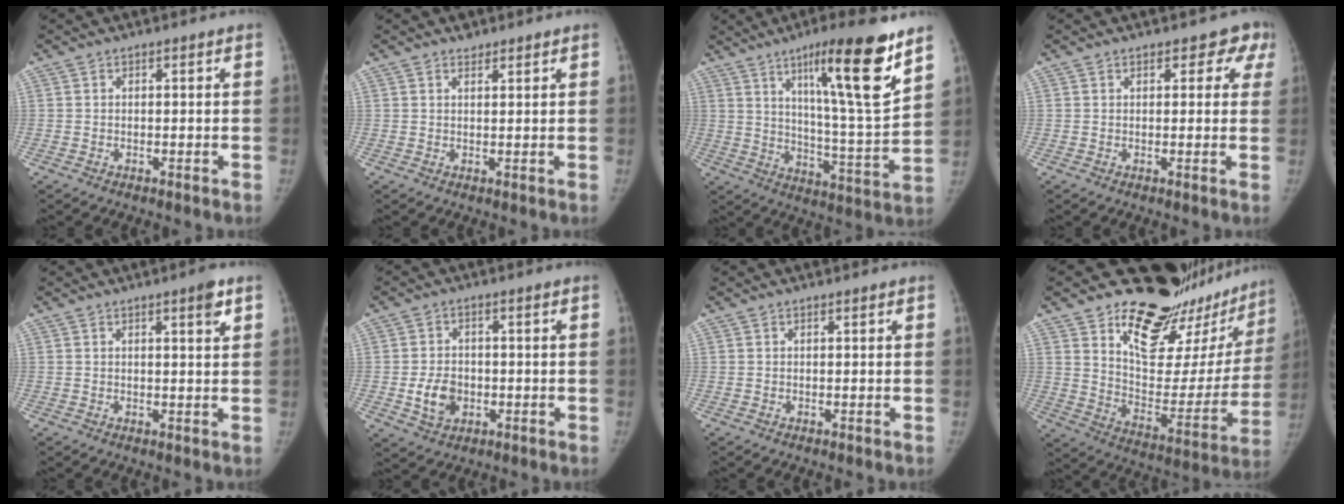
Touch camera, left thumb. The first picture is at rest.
{"total": 1.7, "force": [1.4, 0.8, 0.5], "torque": [0.001, -0.010, 0.021]}
{"total": 20.2, "force": [11.5, 2.1, 16.5], "torque": [-0.229, -0.065, 0.183]}
{"total": 4.3, "force": [2.6, 2.7, 2.1], "torque": [0.020, -0.005, 0.020]}
{"total": 2.9, "force": [1.7, 0.3, 2.4], "torque": [-0.031, -0.009, 0.023]}
{"total": 6.1, "force": [-1.2, 4.7, 3.6], "torque": [-0.046, 0.005, -0.014]}
{"total": 0.0}
{"total": 28.2, "force": [21.4, 11.8, 14.1], "torque": [-0.156, -0.133, 0.305]}